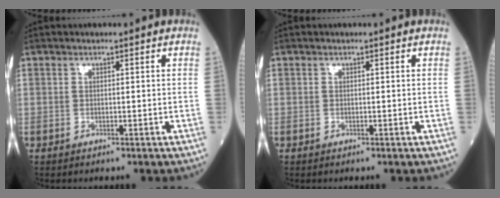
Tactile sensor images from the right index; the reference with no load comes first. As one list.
[{"total": 0.0}]